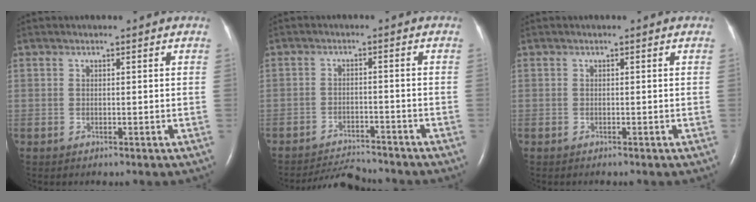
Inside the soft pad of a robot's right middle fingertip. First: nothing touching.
{"total": 5.6, "force": [-5.6, 0.2, 0.1], "torque": [-0.007, -0.008, -0.094]}
{"total": 0.0}